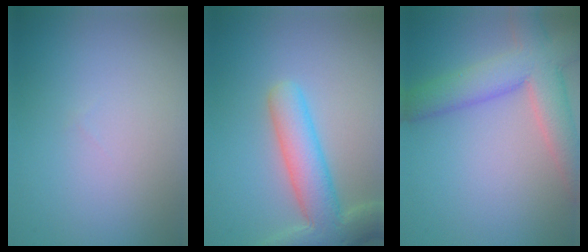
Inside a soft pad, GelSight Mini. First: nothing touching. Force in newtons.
{"total": 6.8, "press": 6.7, "slide": 0.7}
{"total": 7.1, "press": 7.1, "slide": 0.3}